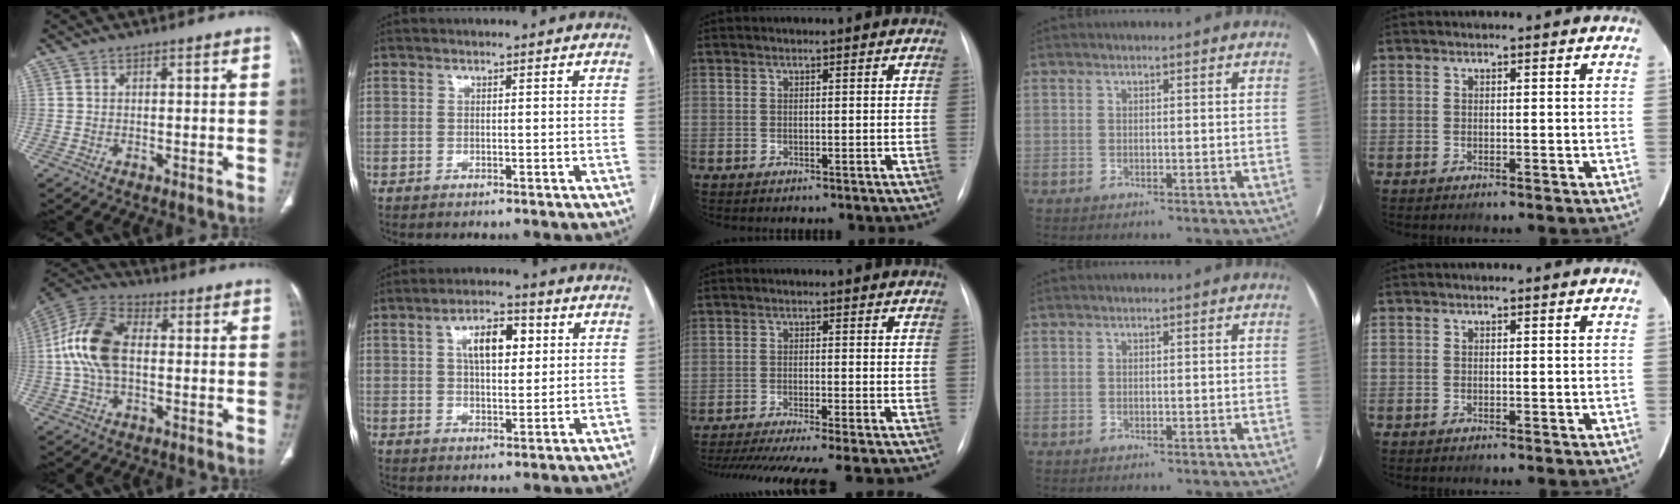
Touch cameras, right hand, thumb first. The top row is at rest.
{"thumb": {"total": 13.1, "force": [0.3, 7.7, 10.6], "torque": [-0.224, 0.029, -0.002]}, "index": {"total": 7.6, "force": [2.3, 3.3, 6.4], "torque": [-0.108, 0.016, 0.039]}, "middle": {"total": 13.2, "force": [-11.2, -0.9, 7.0], "torque": [-0.104, -0.034, -0.170]}}